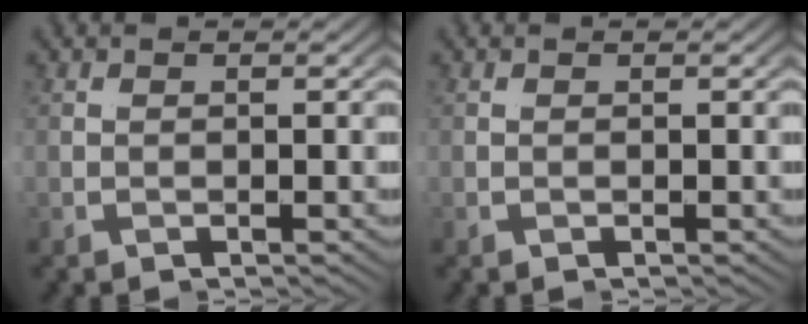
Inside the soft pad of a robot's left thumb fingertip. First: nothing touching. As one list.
[{"total": 0.0}]